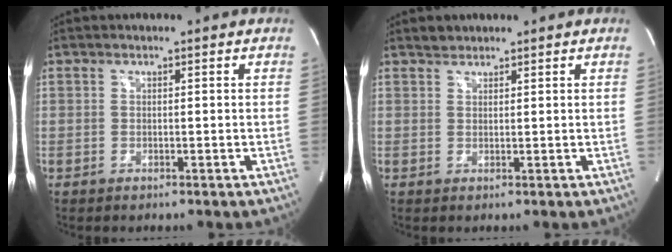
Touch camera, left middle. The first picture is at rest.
{"total": 1.4, "force": [1.2, 0.6, 0.1], "torque": [-0.006, 0.003, 0.020]}